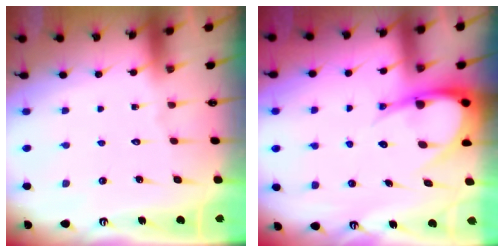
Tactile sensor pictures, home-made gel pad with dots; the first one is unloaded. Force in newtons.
{"total": 10.0, "press": 9.9, "slide": 0.9}